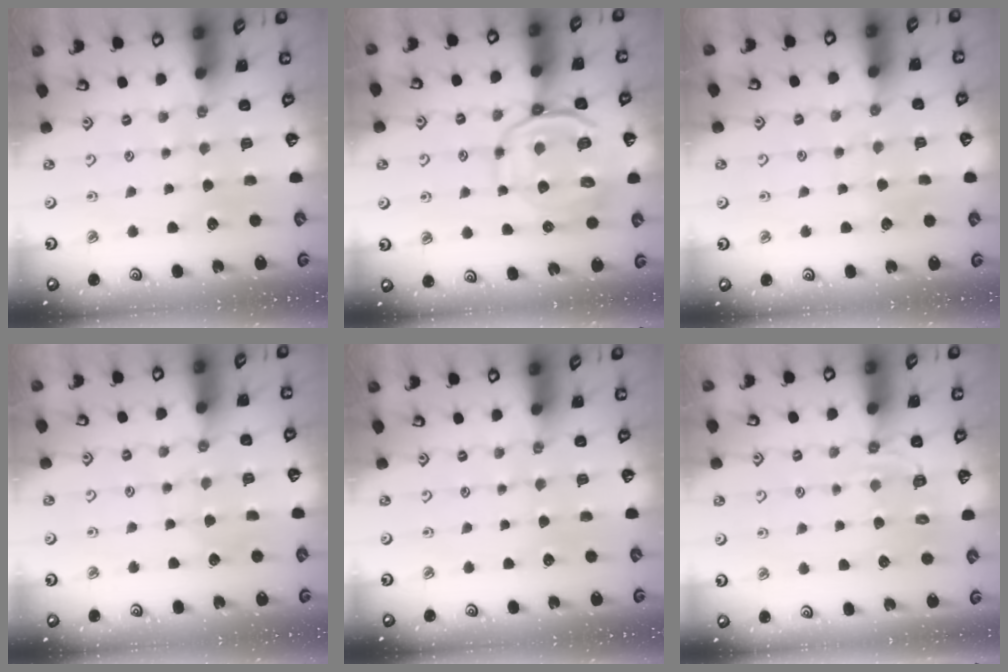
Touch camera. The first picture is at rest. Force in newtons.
{"total": 12.0, "press": 11.9, "slide": 1.8}
{"total": 4.3, "press": 4.3, "slide": 0.3}
{"total": 3.1, "press": 3.1, "slide": 0.4}
{"total": 0.0}
{"total": 3.7, "press": 3.0, "slide": 2.1}